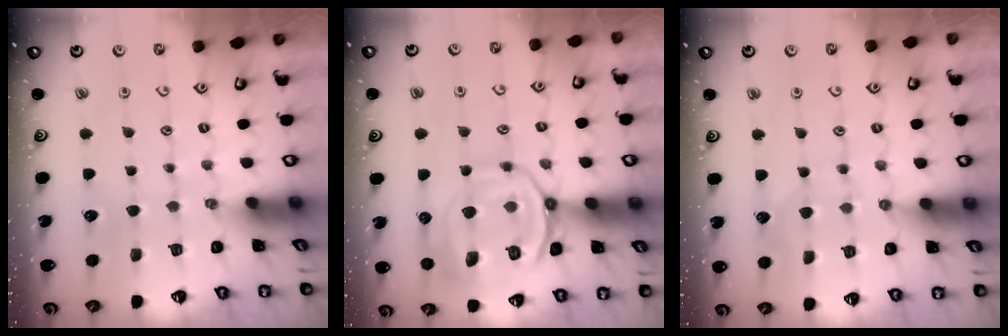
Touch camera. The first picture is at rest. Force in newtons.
{"total": 16.1, "press": 16.1, "slide": 1.5}
{"total": 3.3, "press": 3.2, "slide": 0.4}